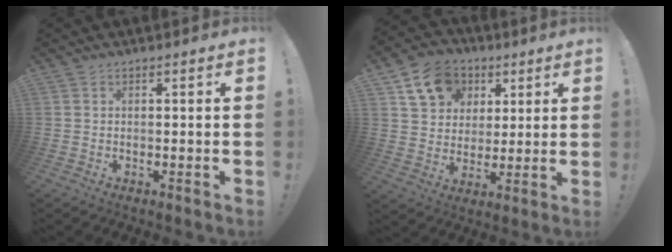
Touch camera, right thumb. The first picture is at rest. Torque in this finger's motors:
{"motor_torque": [1.26, 1.34, 0.45, 0.29, -0.02]}